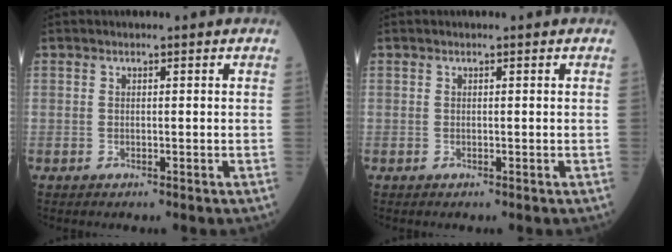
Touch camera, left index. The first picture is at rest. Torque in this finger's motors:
{"motor_torque": [-0.20, 0.20, 0.00, -0.01]}